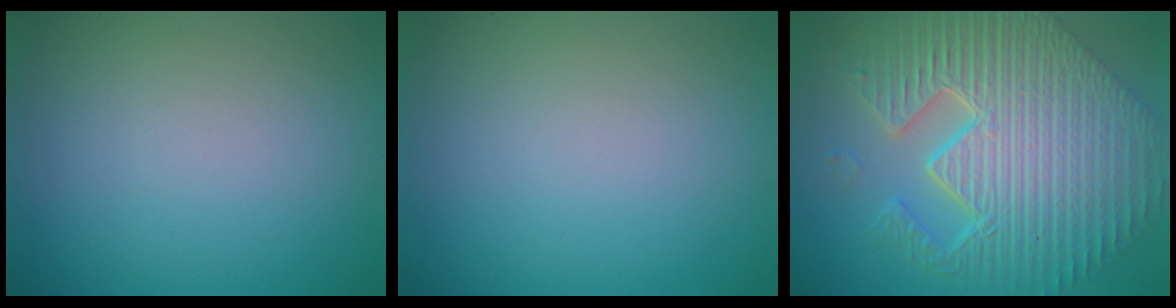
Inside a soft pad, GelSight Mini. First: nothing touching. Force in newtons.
{"total": 0.0}
{"total": 12.1, "press": 8.1, "slide": 9.0}